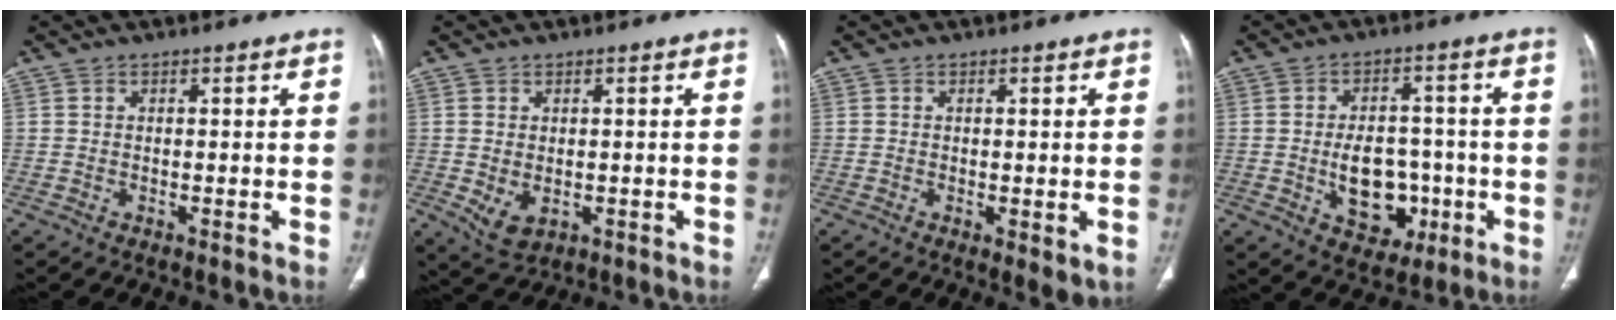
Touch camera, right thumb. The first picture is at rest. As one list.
[{"total": 4.5, "force": [-0.7, 3.1, 3.1], "torque": [-0.051, -0.008, 0.006]}, {"total": 3.2, "force": [-0.5, 1.1, 3.0], "torque": [-0.043, -0.013, -0.005]}, {"total": 11.2, "force": [-2.4, 7.9, 7.6], "torque": [-0.080, 0.020, -0.021]}]